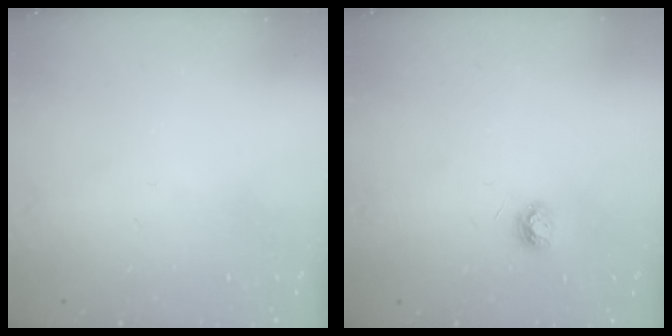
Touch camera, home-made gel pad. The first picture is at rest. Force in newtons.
{"total": 4.2, "press": 4.2, "slide": 0.3}